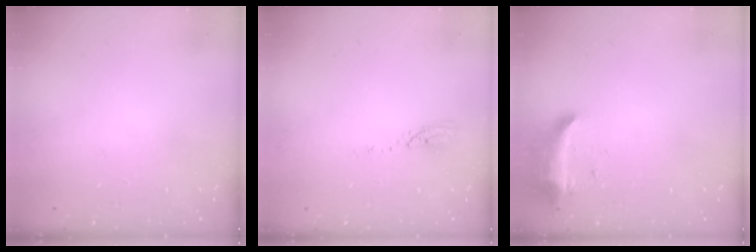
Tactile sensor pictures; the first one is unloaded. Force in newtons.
{"total": 3.0, "press": 2.9, "slide": 0.3}
{"total": 8.6, "press": 8.6, "slide": 0.3}